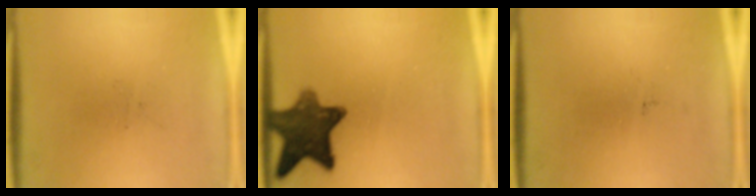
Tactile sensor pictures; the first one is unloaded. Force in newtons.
{"total": 10.5}
{"total": 0.0}